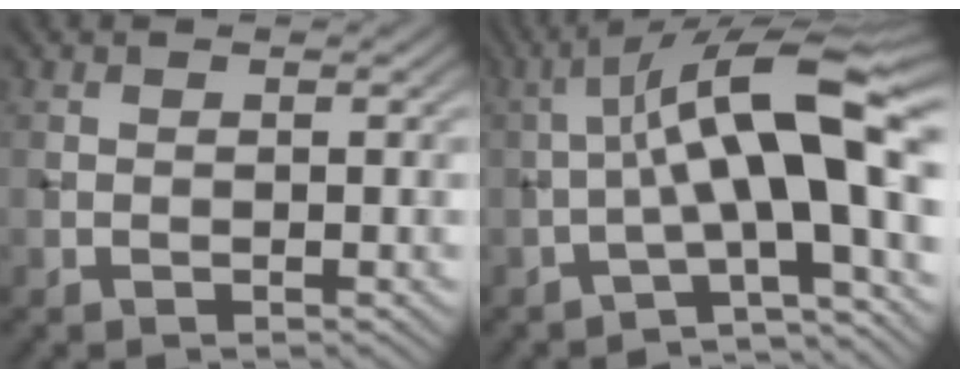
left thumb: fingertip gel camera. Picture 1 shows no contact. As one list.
[{"total": 13.2, "force": [-1.1, 3.0, 12.8], "torque": [-0.193, 0.036, -0.029]}]